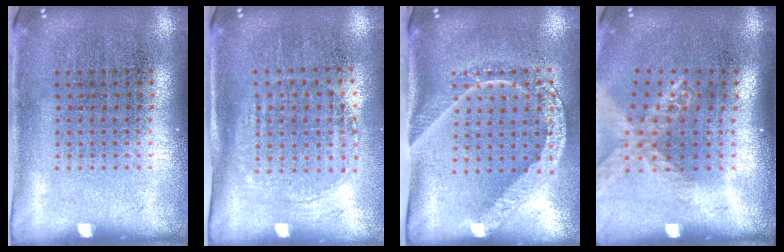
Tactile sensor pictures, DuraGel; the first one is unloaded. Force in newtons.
{"total": 1.5, "press": 1.2, "slide": 0.8}
{"total": 2.0, "press": 1.5, "slide": 1.3}
{"total": 1.6, "press": 1.4, "slide": 0.8}